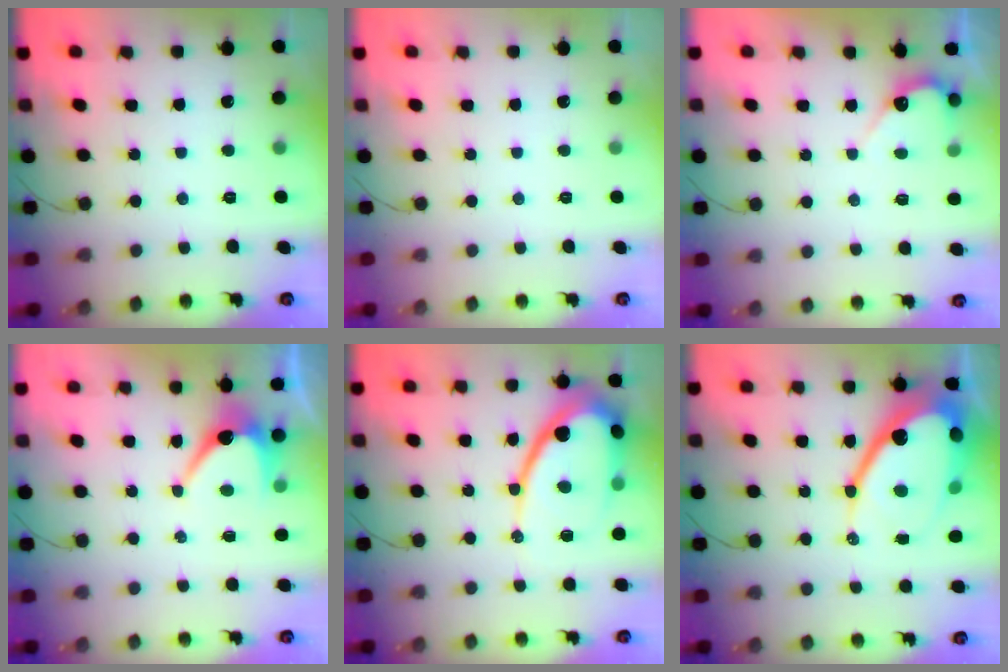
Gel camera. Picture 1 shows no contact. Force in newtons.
{"total": 0.0}
{"total": 4.5, "press": 4.4, "slide": 0.4}
{"total": 7.4, "press": 7.3, "slide": 0.8}
{"total": 15.4, "press": 15.3, "slide": 1.6}
{"total": 23.6, "press": 23.5, "slide": 1.9}